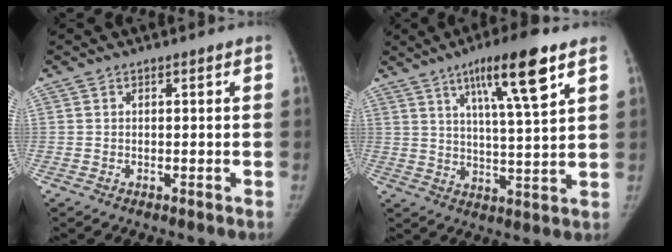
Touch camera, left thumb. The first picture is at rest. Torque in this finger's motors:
{"motor_torque": [0.07, 0.09, 1.00, -0.73, 0.38]}